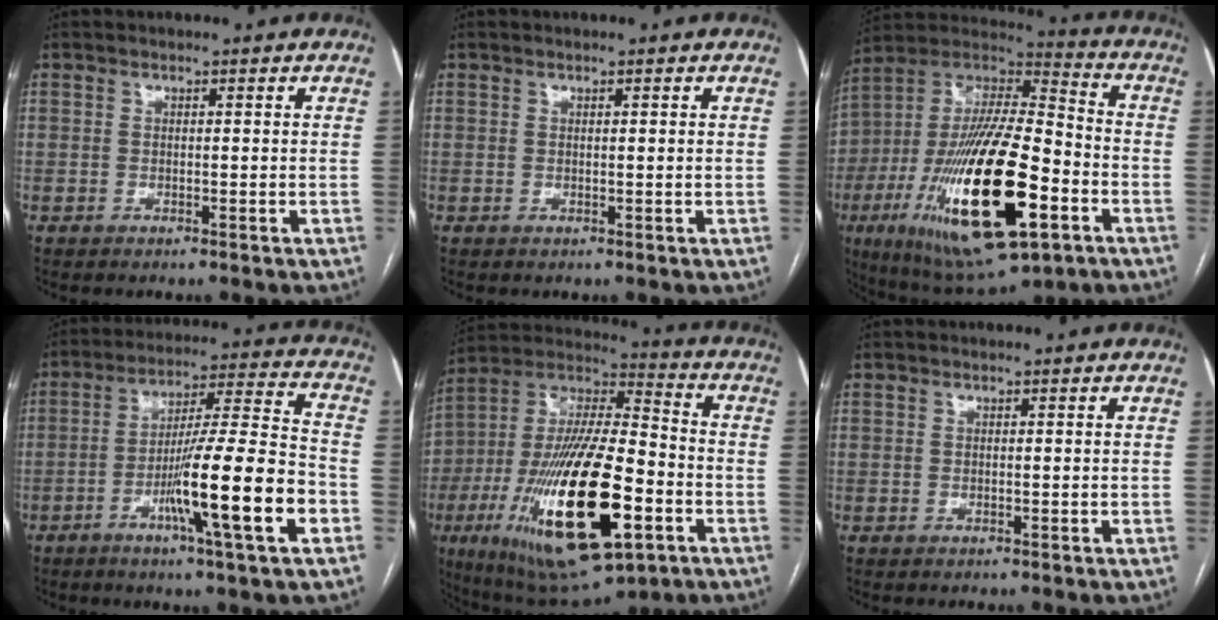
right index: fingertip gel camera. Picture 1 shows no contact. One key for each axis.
{"total": 0.6, "fx": 0.2, "fy": 0.0, "fz": 0.5, "tx": -0.010, "ty": 0.003, "tz": 0.003}
{"total": 28.0, "fx": -9.1, "fy": 8.5, "fz": 25.1, "tx": -0.492, "ty": -0.023, "tz": -0.146}
{"total": 16.0, "fx": -5.9, "fy": -0.4, "fz": 14.9, "tx": -0.250, "ty": -0.008, "tz": -0.098}
{"total": 27.7, "fx": -8.9, "fy": 9.0, "fz": 24.6, "tx": -0.488, "ty": -0.017, "tz": -0.139}
{"total": 0.0}